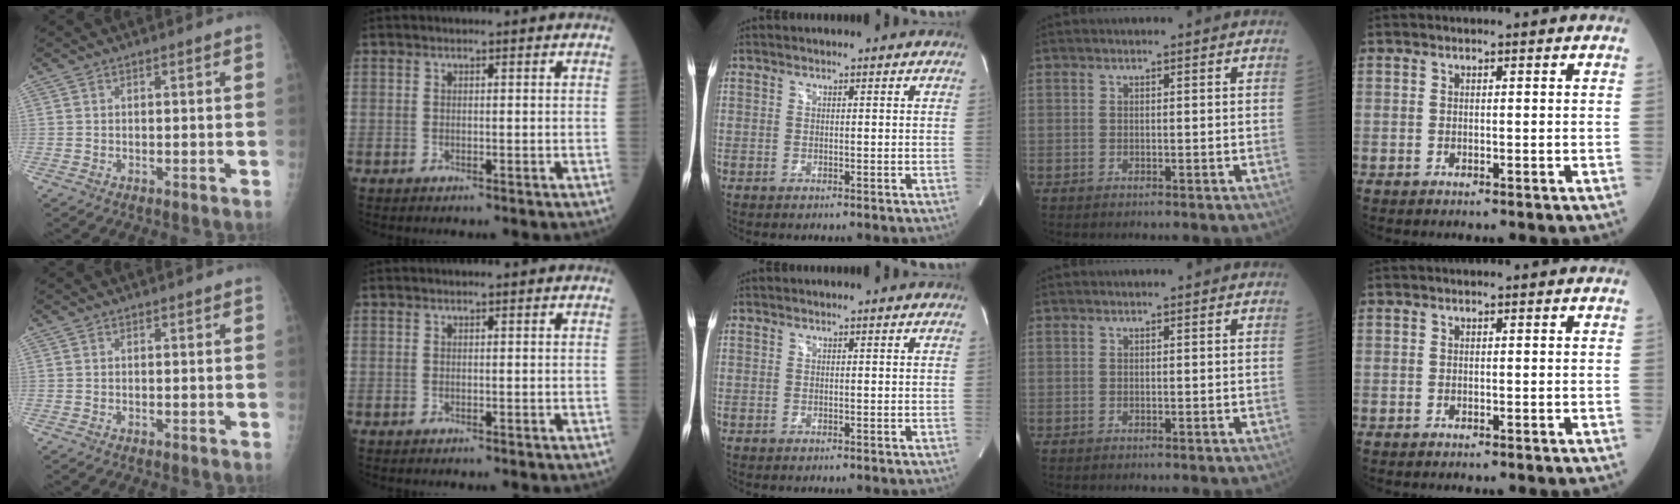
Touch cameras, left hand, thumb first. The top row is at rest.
{}